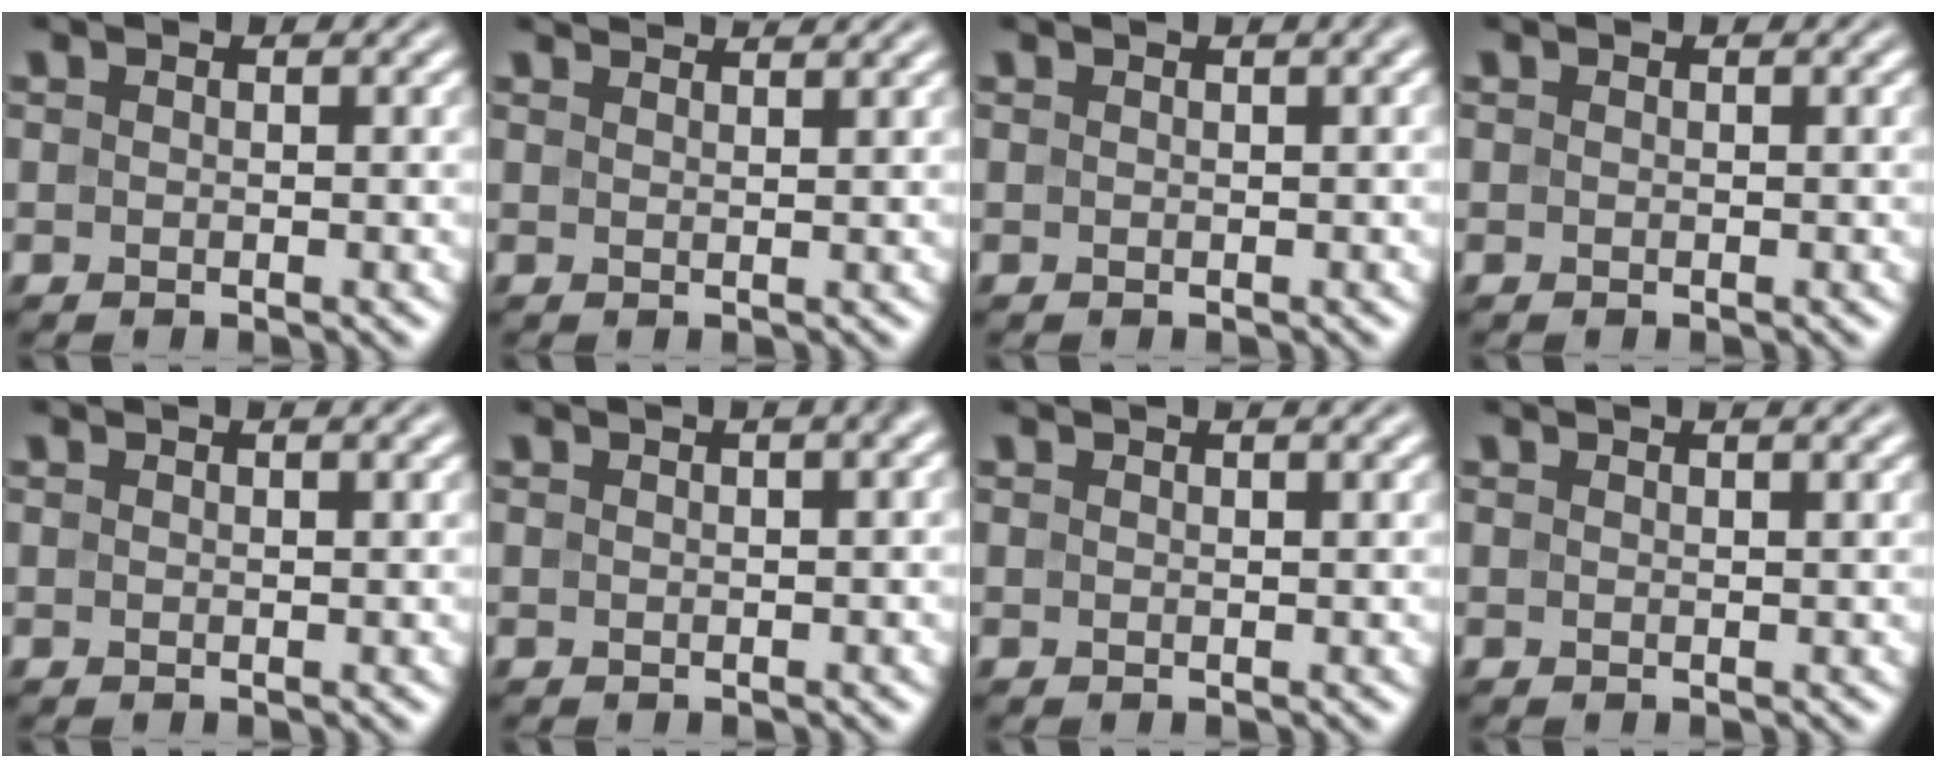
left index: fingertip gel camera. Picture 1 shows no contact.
{"total": 3.1, "force": [2.7, 0.7, 1.3], "torque": [-0.002, 0.005, 0.017]}
{"total": 1.9, "force": [0.8, 0.7, 1.6], "torque": [-0.013, 0.004, 0.004]}
{"total": 0.0}
{"total": 1.5, "force": [1.0, 0.5, 1.0], "torque": [-0.010, -0.003, 0.004]}
{"total": 3.6, "force": [1.4, 1.8, 2.8], "torque": [-0.006, 0.028, -0.007]}
{"total": 2.3, "force": [1.5, 0.9, 1.4], "torque": [-0.003, 0.006, -0.004]}
{"total": 2.7, "force": [1.7, 1.1, 1.7], "torque": [-0.001, 0.009, -0.006]}